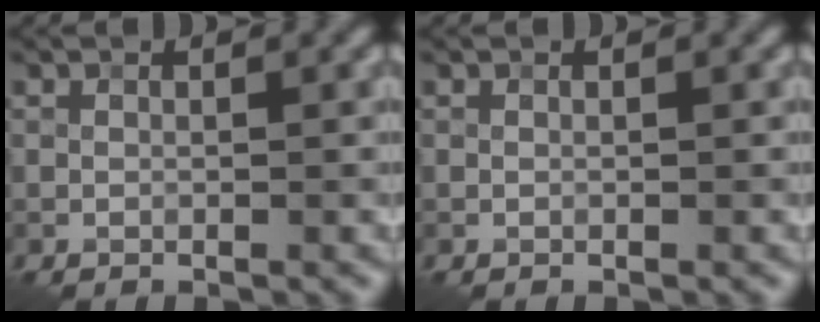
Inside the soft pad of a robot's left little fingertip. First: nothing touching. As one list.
[{"total": 0.0}]